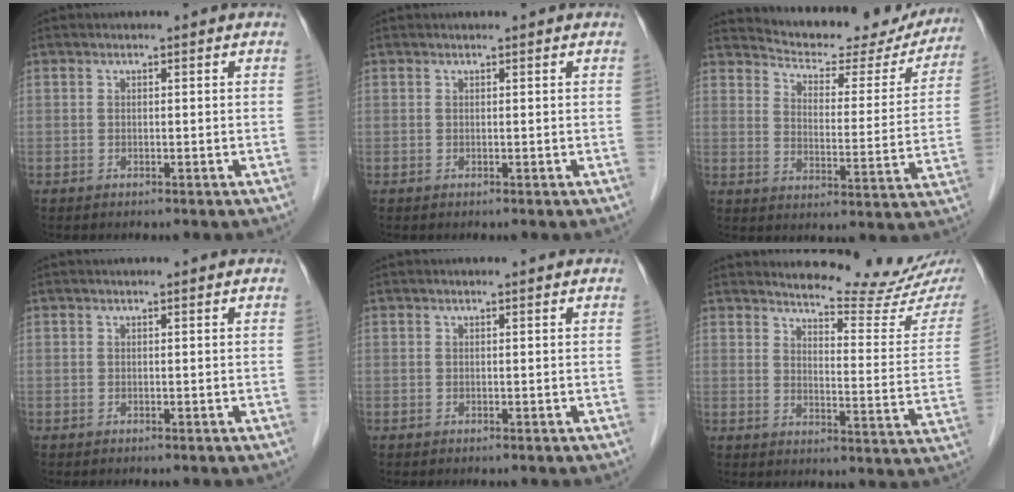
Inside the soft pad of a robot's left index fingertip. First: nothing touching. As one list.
[{"total": 0.7, "force": [0.6, 0.0, 0.2], "torque": [-0.003, 0.011, 0.012]}, {"total": 19.9, "force": [18.5, 5.4, 5.2], "torque": [-0.058, -0.027, 0.225]}, {"total": 1.0, "force": [0.9, -0.1, 0.4], "torque": [-0.008, 0.014, 0.016]}, {"total": 0.8, "force": [0.7, 0.0, 0.3], "torque": [-0.008, 0.007, 0.011]}, {"total": 15.3, "force": [14.4, 0.3, 5.0], "torque": [-0.066, -0.080, 0.167]}]